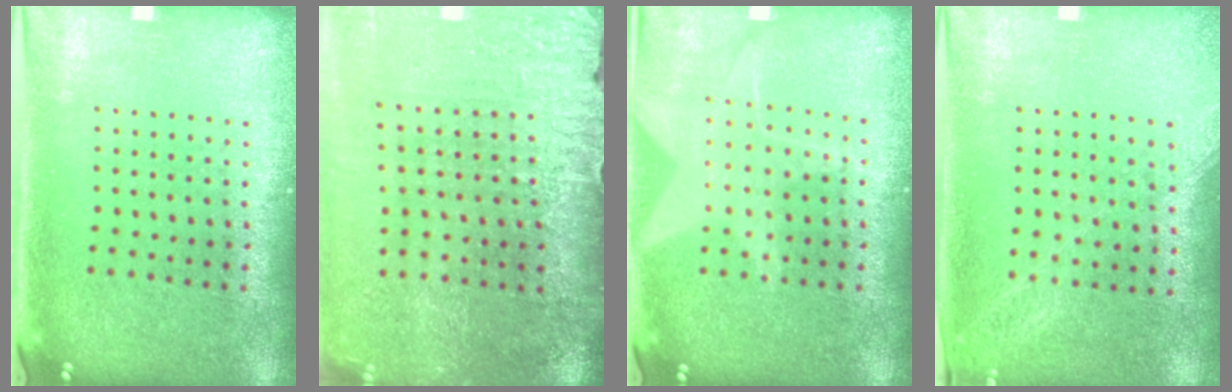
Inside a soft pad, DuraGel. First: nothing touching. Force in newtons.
{"total": 3.7, "press": 3.4, "slide": 1.4}
{"total": 1.5, "press": 1.3, "slide": 0.6}
{"total": 1.2, "press": 1.2, "slide": 0.2}